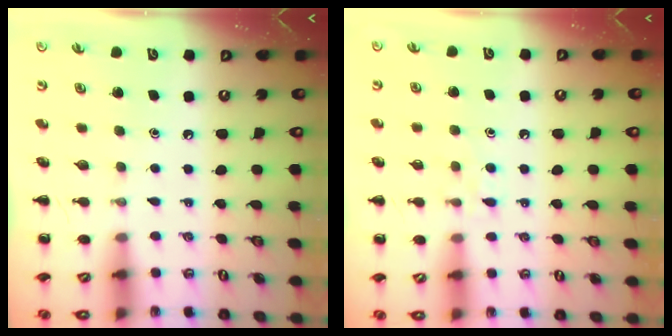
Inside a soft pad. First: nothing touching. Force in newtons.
{"total": 5.9, "press": 5.5, "slide": 2.0}